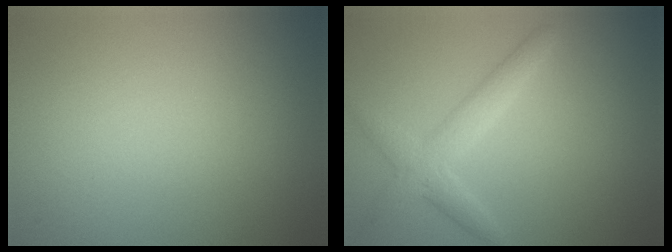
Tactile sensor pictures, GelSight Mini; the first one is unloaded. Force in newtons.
{"total": 2.8, "press": 2.8, "slide": 0.0}